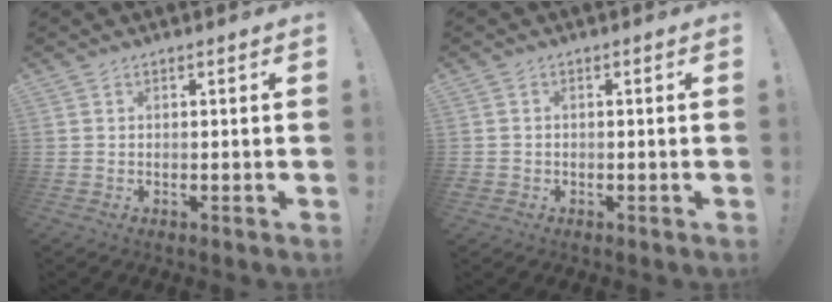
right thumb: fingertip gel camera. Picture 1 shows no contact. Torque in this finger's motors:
{"motor_torque": [-0.06, 0.18, 0.17, -0.11, 0.06]}